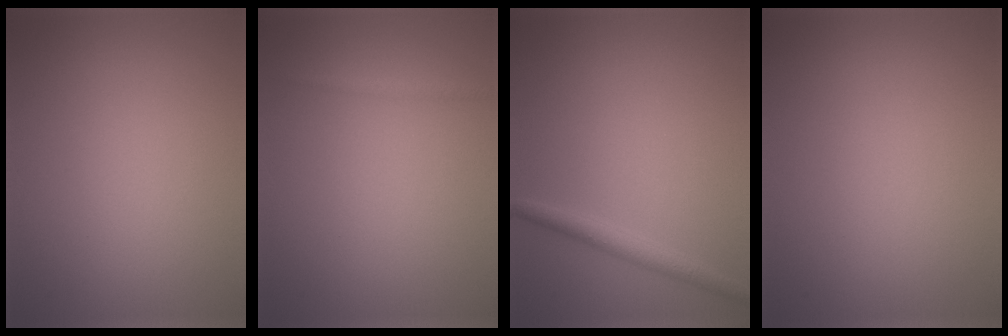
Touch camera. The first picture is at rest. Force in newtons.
{"total": 0.8, "press": 0.8, "slide": 0.0}
{"total": 2.0, "press": 2.0, "slide": 0.1}
{"total": 0.0}